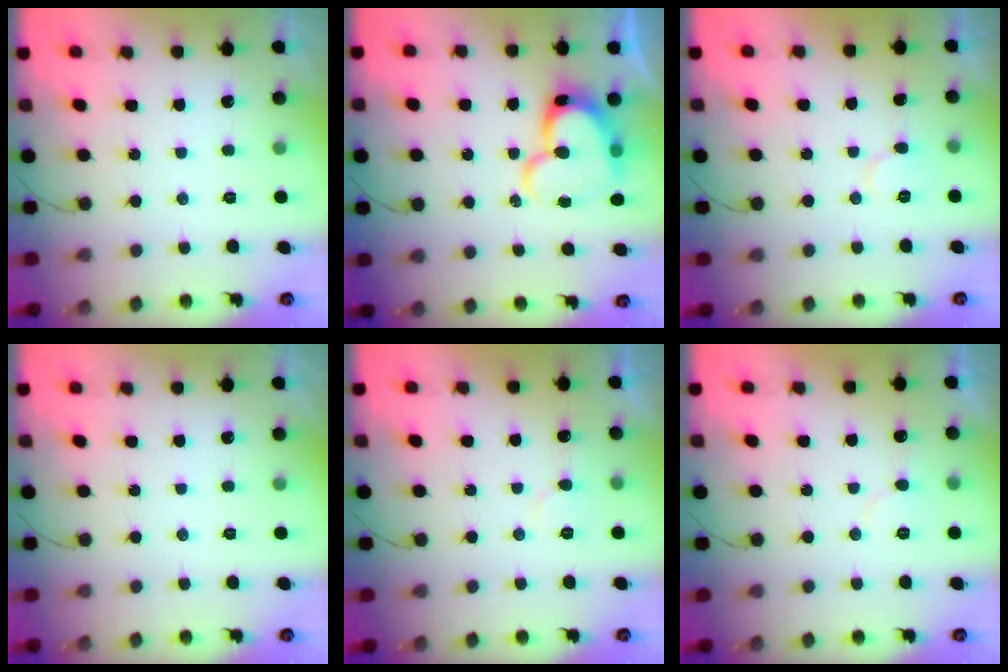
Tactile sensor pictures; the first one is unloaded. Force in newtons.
{"total": 16.5, "press": 16.5, "slide": 1.1}
{"total": 5.9, "press": 5.8, "slide": 0.4}
{"total": 0.0}
{"total": 4.4, "press": 4.4, "slide": 0.5}
{"total": 5.4, "press": 5.3, "slide": 0.4}